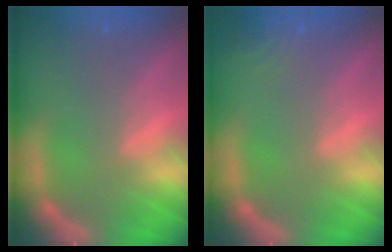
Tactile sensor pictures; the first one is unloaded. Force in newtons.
{"total": 2.4}